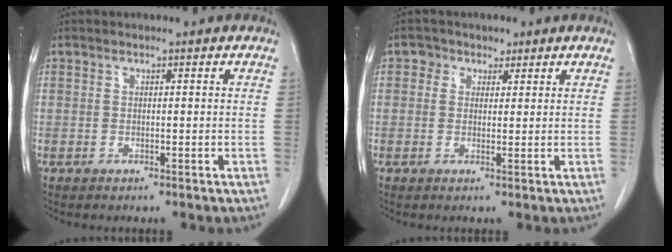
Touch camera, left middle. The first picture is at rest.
{"total": 2.4, "force": [1.2, 2.1, 0.4], "torque": [-0.004, 0.006, 0.014]}